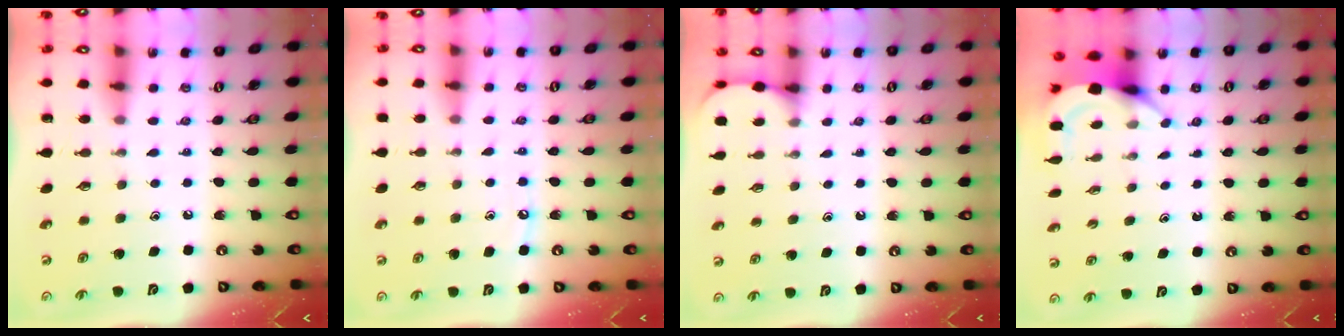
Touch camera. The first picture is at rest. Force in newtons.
{"total": 4.9, "press": 4.8, "slide": 0.6}
{"total": 2.4, "press": 2.4, "slide": 0.2}
{"total": 4.6, "press": 4.6, "slide": 0.3}